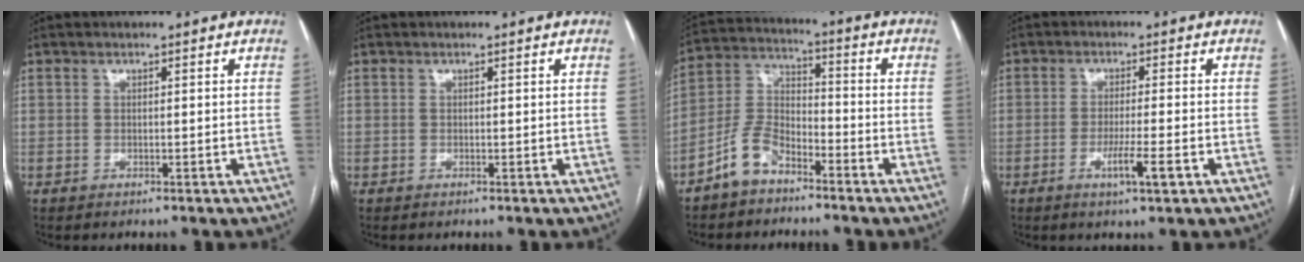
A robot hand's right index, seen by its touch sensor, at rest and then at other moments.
{"total": 0.0}
{"total": 7.6, "force": [-5.4, 3.8, 3.8], "torque": [-0.088, 0.014, -0.110]}
{"total": 4.7, "force": [-1.7, 1.1, 4.2], "torque": [-0.071, -0.004, -0.020]}